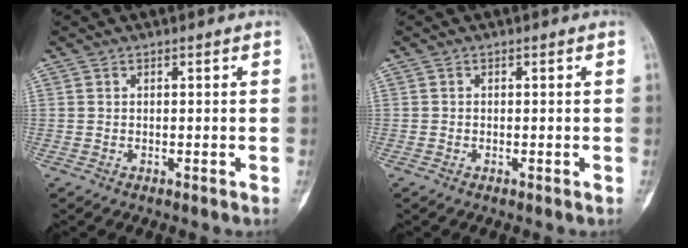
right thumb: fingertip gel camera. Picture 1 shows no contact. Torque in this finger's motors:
{"motor_torque": [-0.04, -0.03, -0.19, 0.21, 0.09]}